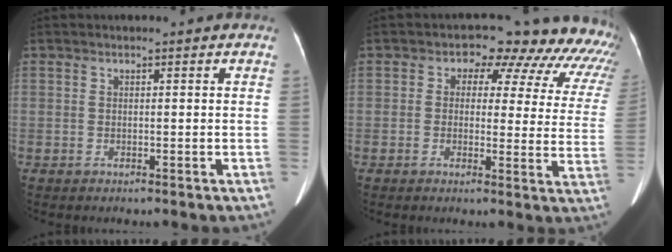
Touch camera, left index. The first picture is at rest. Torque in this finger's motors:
{"motor_torque": [1.00, -1.14, 0.23, 0.02]}